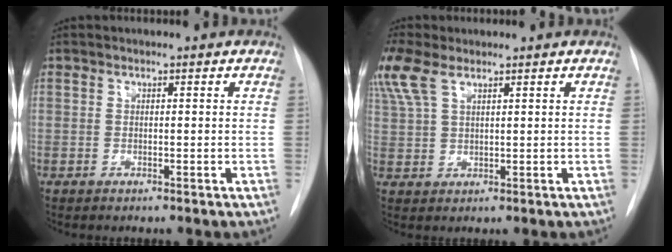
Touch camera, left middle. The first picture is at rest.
{"total": 7.8, "force": [5.1, 3.1, 5.0], "torque": [-0.136, 0.021, 0.110]}